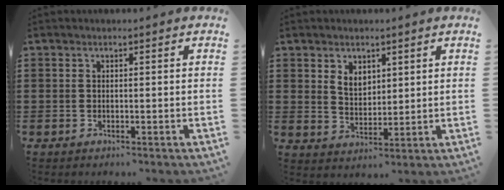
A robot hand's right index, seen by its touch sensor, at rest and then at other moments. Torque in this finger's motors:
{"motor_torque": [0.05, 0.05, 0.19, 0.08]}